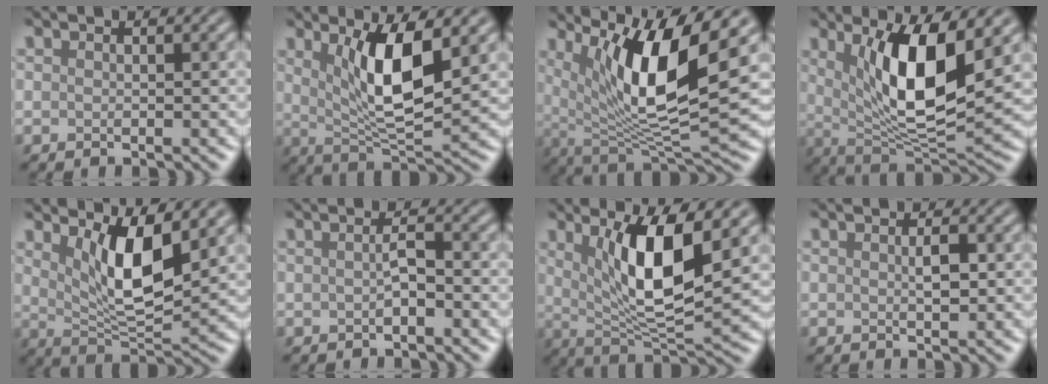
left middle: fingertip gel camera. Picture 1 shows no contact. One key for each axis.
{"total": 6.9, "fx": 2.2, "fy": 1.9, "fz": 6.2, "tx": -0.112, "ty": -0.009, "tz": 0.045}
{"total": 10.8, "fx": 3.9, "fy": 2.9, "fz": 9.7, "tx": -0.161, "ty": -0.013, "tz": 0.076}
{"total": 9.2, "fx": 2.6, "fy": 2.8, "fz": 8.4, "tx": -0.140, "ty": -0.019, "tz": 0.049}
{"total": 6.4, "fx": 2.7, "fy": 1.9, "fz": 5.5, "tx": -0.098, "ty": -0.012, "tz": 0.052}
{"total": 1.4, "fx": -0.3, "fy": 0.2, "fz": 1.3, "tx": -0.026, "ty": 0.003, "tz": -0.005}
{"total": 8.2, "fx": 2.4, "fy": 2.3, "fz": 7.5, "tx": -0.128, "ty": -0.015, "tz": 0.045}
{"total": 1.5, "fx": 0.2, "fy": 0.4, "fz": 1.4, "tx": -0.027, "ty": 0.000, "tz": 0.003}